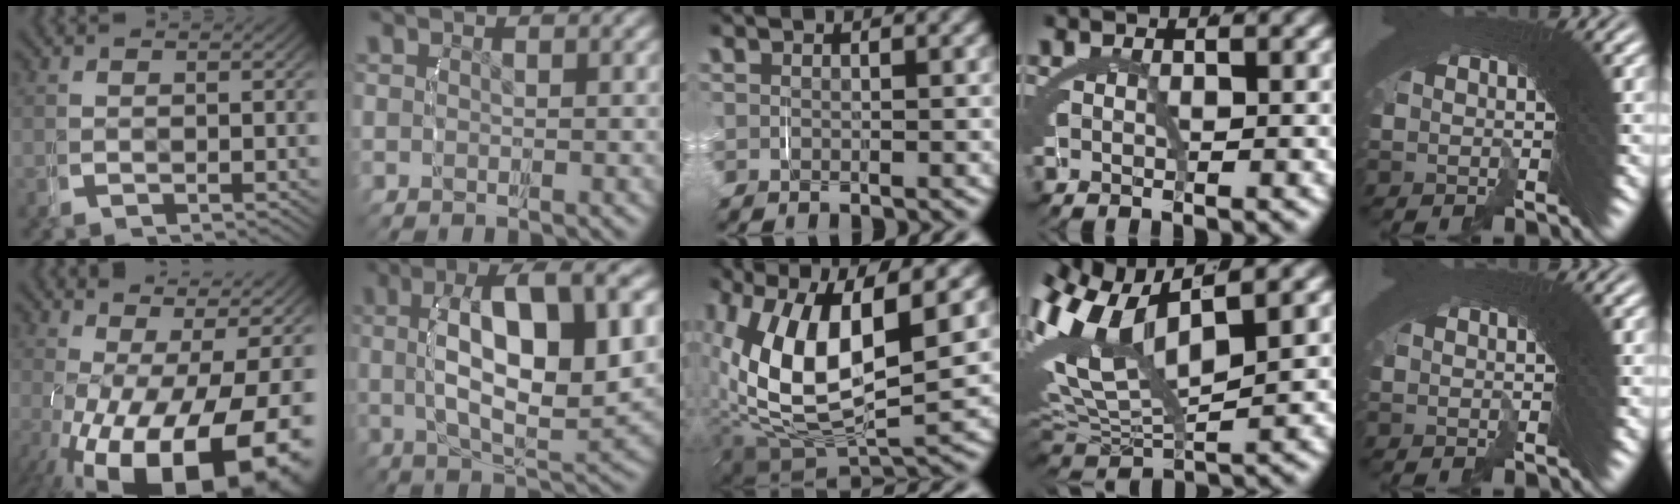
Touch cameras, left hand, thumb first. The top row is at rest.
{"thumb": {"total": 17.1, "force": [-4.2, 10.2, 13.0], "torque": [-0.219, -0.069, -0.018]}, "index": {"total": 10.0, "force": [2.2, 3.5, 9.1], "torque": [-0.141, -0.002, 0.042]}, "middle": {"total": 11.9, "force": [-0.6, 6.9, 9.6], "torque": [-0.206, -0.032, 0.009]}, "ring": {"total": 8.9, "force": [2.1, 5.5, 6.7], "torque": [-0.146, -0.001, 0.034]}}